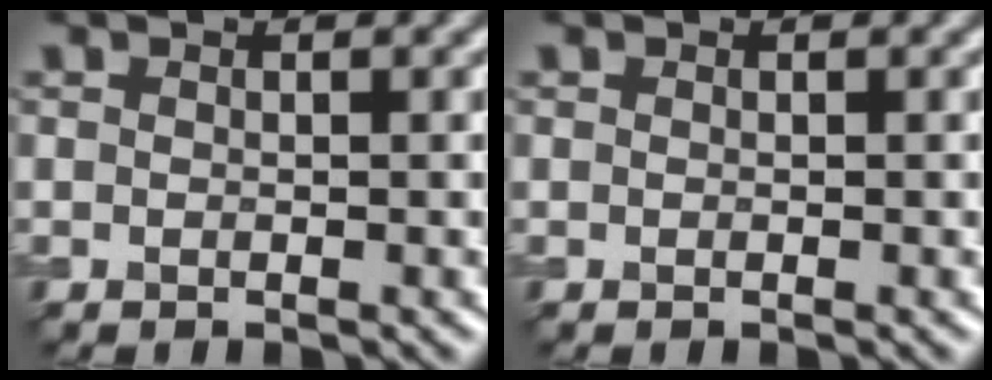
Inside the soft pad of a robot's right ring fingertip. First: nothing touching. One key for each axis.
{"total": 0.0}